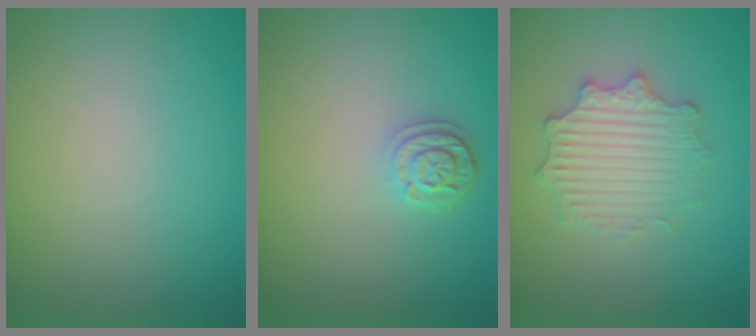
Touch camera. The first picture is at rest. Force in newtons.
{"total": 2.1, "press": 1.8, "slide": 0.9}
{"total": 3.1, "press": 3.1, "slide": 0.6}